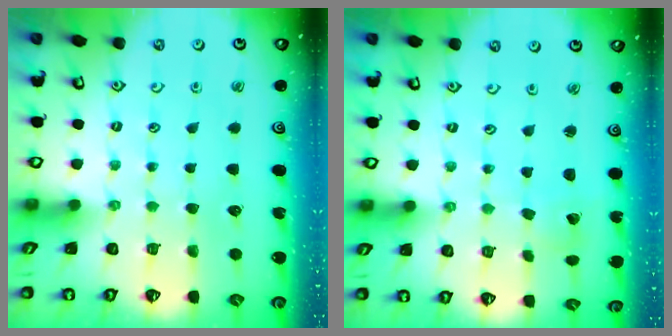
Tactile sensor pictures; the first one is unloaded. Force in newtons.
{"total": 1.5, "press": 1.5, "slide": 0.2}